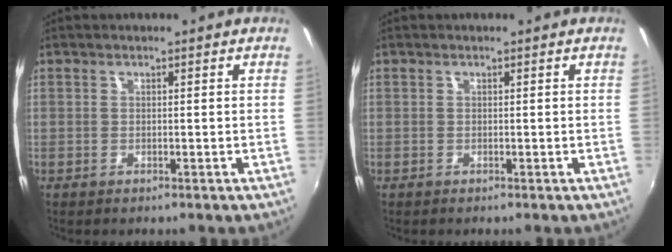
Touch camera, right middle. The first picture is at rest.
{"total": 0.0}